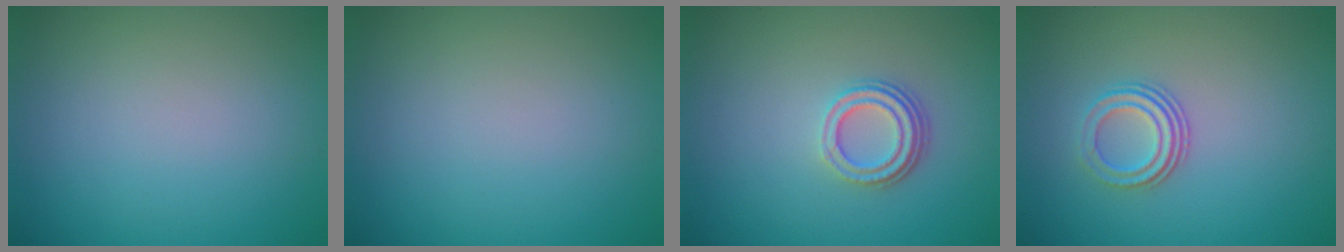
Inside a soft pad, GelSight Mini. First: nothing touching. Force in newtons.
{"total": 0.0}
{"total": 3.1, "press": 2.2, "slide": 2.2}
{"total": 2.8, "press": 2.1, "slide": 1.9}